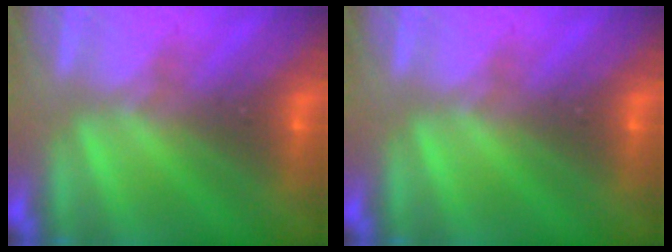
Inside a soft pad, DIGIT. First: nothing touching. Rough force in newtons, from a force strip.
{"total": 0.0}